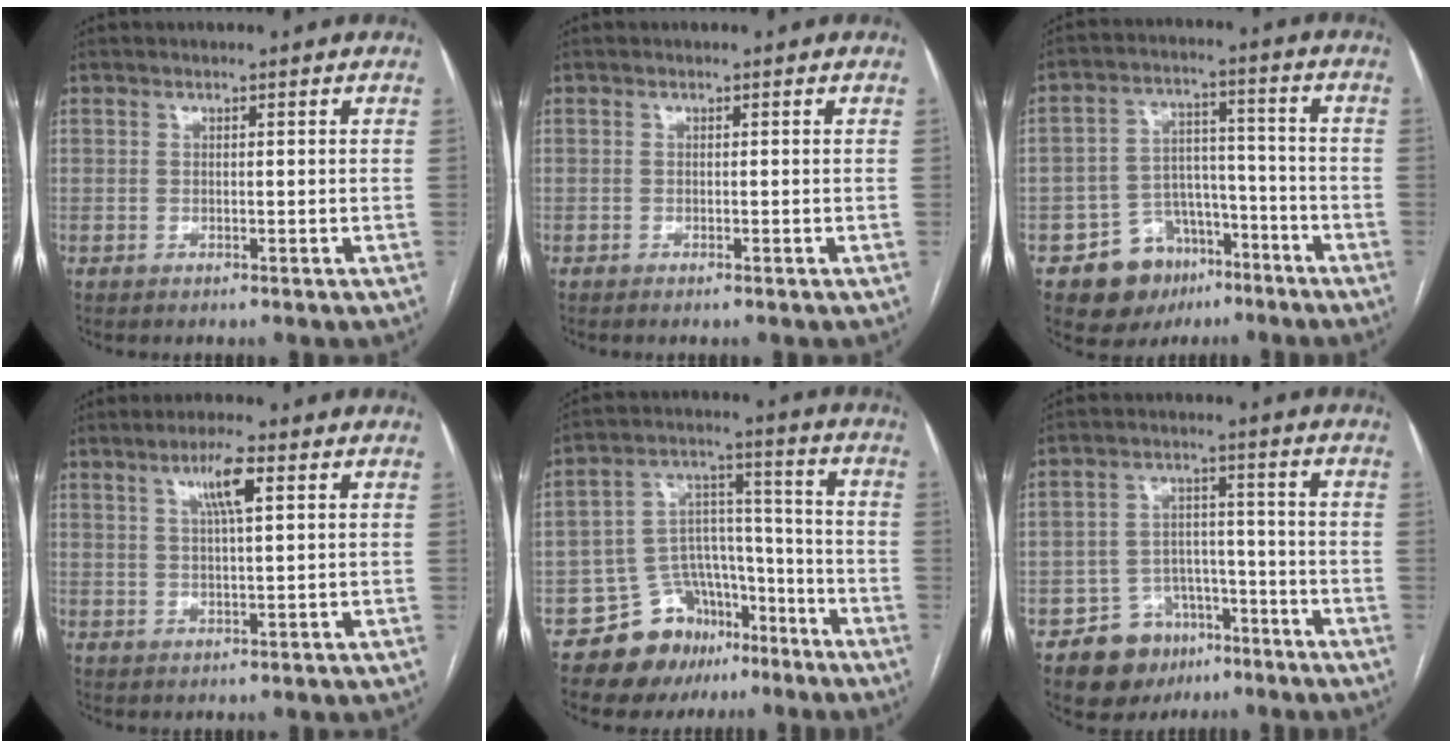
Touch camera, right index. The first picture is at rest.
{"total": 0.5, "force": [-0.4, -0.1, 0.4], "torque": [-0.007, 0.000, -0.007]}
{"total": 11.0, "force": [-6.5, 7.8, 4.3], "torque": [-0.065, 0.032, -0.093]}
{"total": 5.3, "force": [2.3, 0.5, 4.7], "torque": [-0.086, 0.005, 0.040]}
{"total": 12.4, "force": [-8.5, 8.2, 3.7], "torque": [-0.052, 0.069, -0.132]}
{"total": 9.1, "force": [-5.6, 6.7, 2.5], "torque": [-0.033, 0.024, -0.080]}